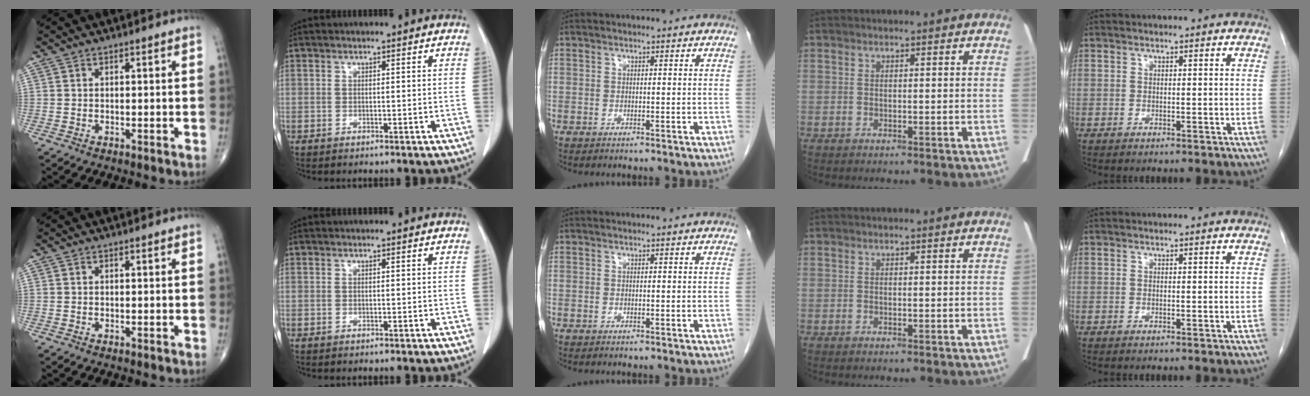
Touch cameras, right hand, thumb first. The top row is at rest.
{}